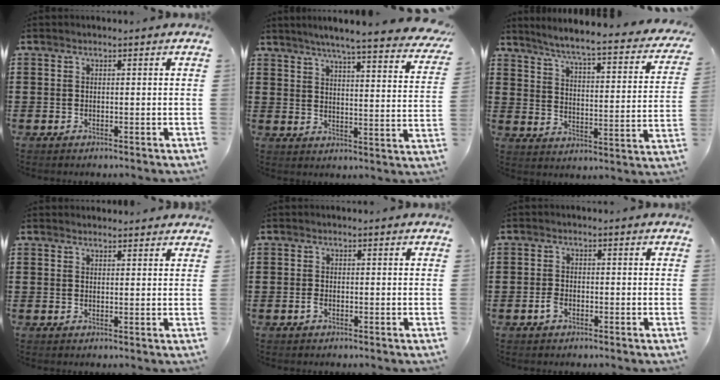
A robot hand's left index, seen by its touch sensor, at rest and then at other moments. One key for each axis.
{"total": 5.3, "fx": 4.5, "fy": -0.7, "fz": 2.6, "tx": -0.070, "ty": -0.032, "tz": 0.071}
{"total": 4.9, "fx": 4.2, "fy": -0.6, "fz": 2.4, "tx": -0.068, "ty": -0.038, "tz": 0.060}
{"total": 1.7, "fx": 1.6, "fy": 0.2, "fz": 0.1, "tx": -0.005, "ty": 0.003, "tz": 0.033}
{"total": 1.0, "fx": -0.4, "fy": 0.3, "fz": 0.8, "tx": -0.026, "ty": -0.006, "tz": -0.009}
{"total": 1.8, "fx": -0.9, "fy": 1.0, "fz": 1.3, "tx": -0.033, "ty": -0.002, "tz": -0.019}